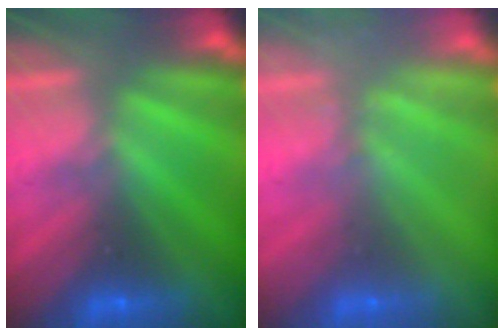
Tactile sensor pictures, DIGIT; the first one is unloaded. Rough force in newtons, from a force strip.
{"total": 2.4}